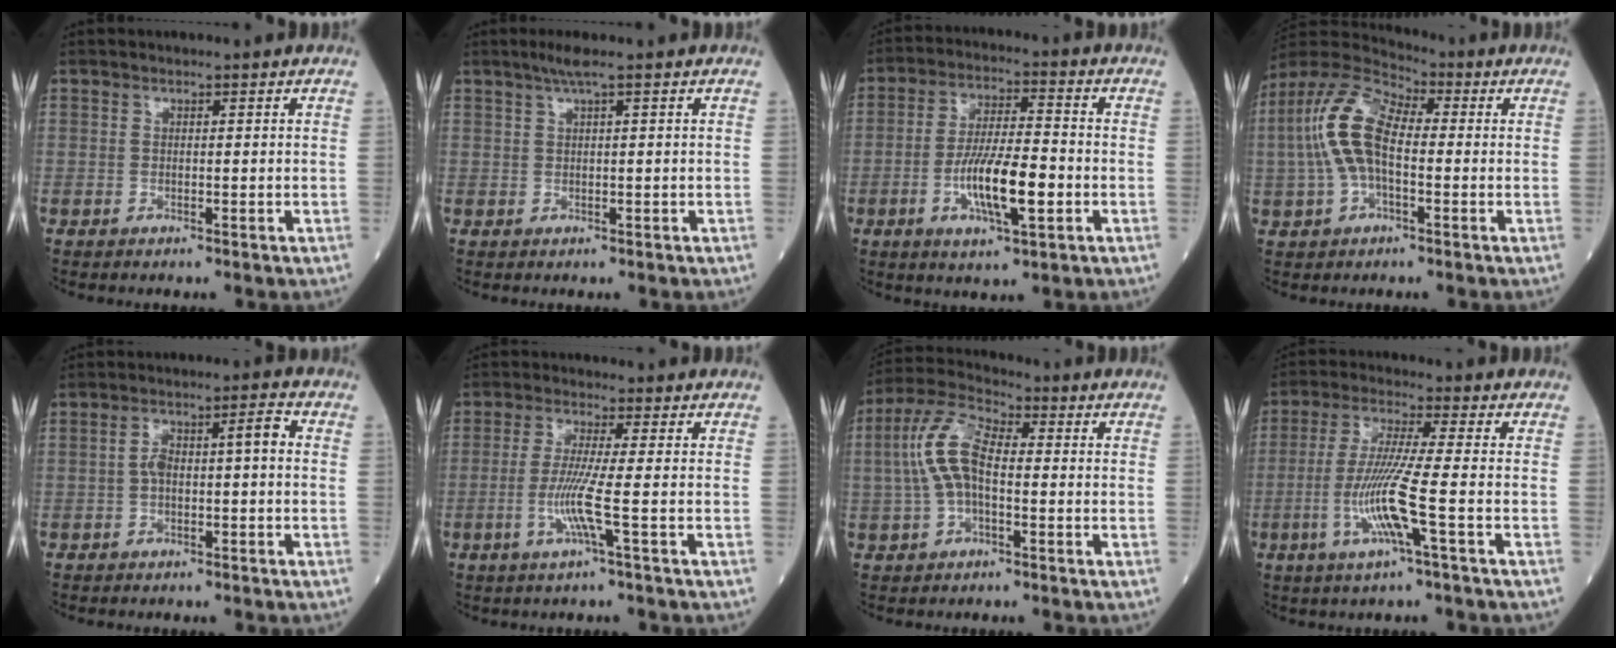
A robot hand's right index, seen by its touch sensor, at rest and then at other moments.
{"total": 2.2, "force": [1.3, -0.4, 1.7], "torque": [-0.041, 0.007, 0.028]}
{"total": 10.7, "force": [-3.0, 2.2, 10.0], "torque": [-0.188, 0.000, -0.052]}
{"total": 11.5, "force": [-0.1, 5.3, 10.3], "torque": [-0.239, 0.029, -0.008]}
{"total": 5.7, "force": [-0.1, 1.6, 5.5], "torque": [-0.106, 0.032, 0.000]}
{"total": 5.7, "force": [-1.6, -1.0, 5.3], "torque": [-0.109, -0.013, -0.038]}
{"total": 9.1, "force": [-0.2, 3.9, 8.2], "torque": [-0.193, 0.026, -0.009]}
{"total": 9.5, "force": [-2.9, -0.7, 9.1], "torque": [-0.186, -0.012, -0.061]}